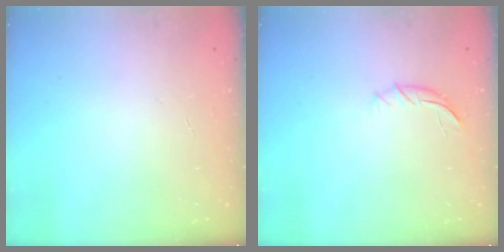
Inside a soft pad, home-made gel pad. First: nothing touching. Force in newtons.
{"total": 7.2, "press": 7.1, "slide": 1.1}